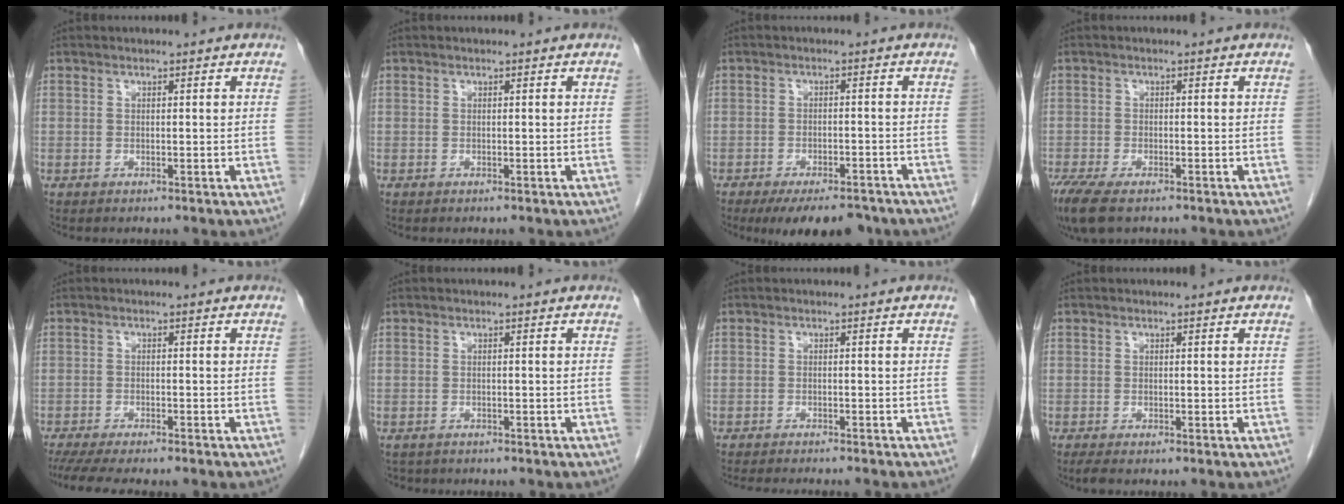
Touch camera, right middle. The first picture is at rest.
{"total": 0.0}
{"total": 9.4, "force": [-7.5, 3.5, 4.5], "torque": [-0.057, -0.006, -0.107]}
{"total": 6.8, "force": [-4.8, 1.8, 4.5], "torque": [-0.083, -0.019, -0.082]}
{"total": 9.5, "force": [-7.9, 1.5, 5.0], "torque": [-0.066, -0.008, -0.114]}
{"total": 2.4, "force": [-2.1, 1.2, 0.4], "torque": [-0.010, -0.001, -0.028]}
{"total": 9.1, "force": [-8.1, 0.8, 3.9], "torque": [-0.039, -0.015, -0.106]}
{"total": 1.0, "force": [-0.8, 0.0, 0.6], "torque": [-0.016, -0.005, -0.016]}